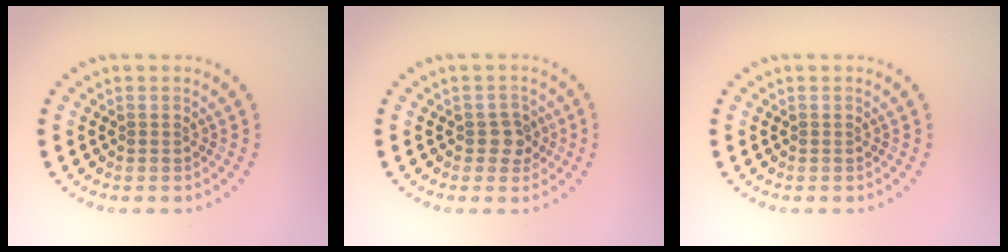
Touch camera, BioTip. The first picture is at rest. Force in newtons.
{"total": 1.9, "press": 1.8, "slide": 0.6}
{"total": 0.0}